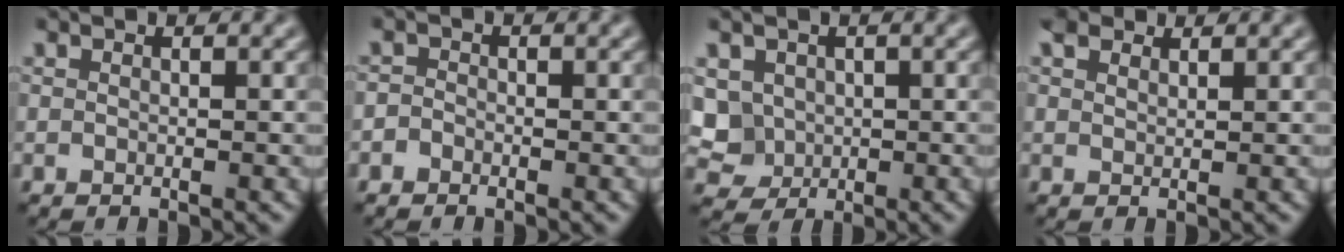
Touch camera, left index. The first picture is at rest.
{"total": 1.1, "force": [-0.8, 0.7, 0.1], "torque": [0.005, -0.004, -0.023]}
{"total": 4.2, "force": [0.5, 3.7, 1.9], "torque": [-0.048, 0.003, 0.008]}
{"total": 2.3, "force": [1.9, 0.9, 0.9], "torque": [-0.025, 0.008, 0.032]}